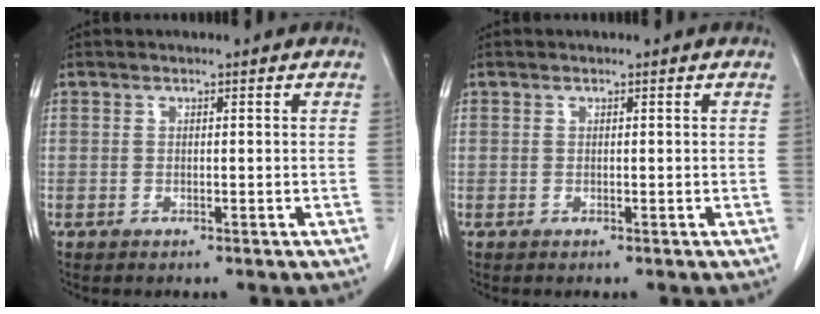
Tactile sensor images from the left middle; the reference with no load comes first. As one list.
[{"total": 0.0}]